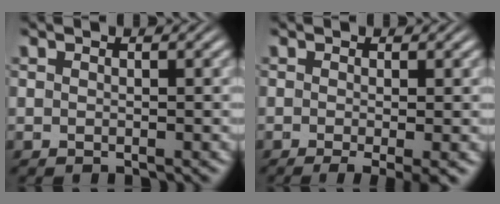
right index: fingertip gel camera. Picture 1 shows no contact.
{"total": 4.0, "force": [-2.7, 1.1, 2.7], "torque": [-0.039, -0.016, -0.036]}